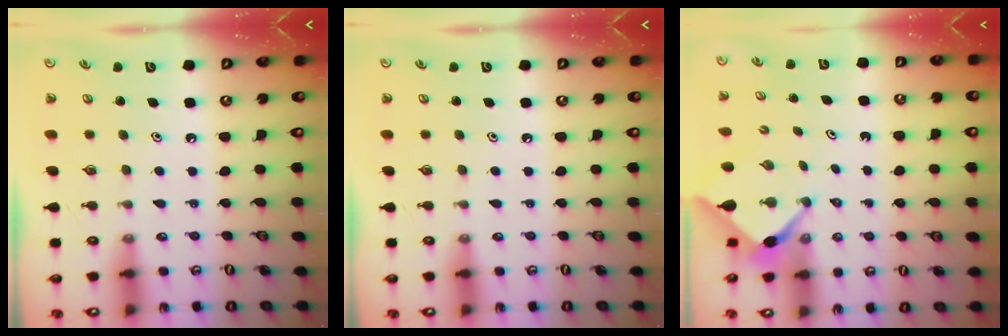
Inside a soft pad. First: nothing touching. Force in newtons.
{"total": 0.0}
{"total": 2.4, "press": 2.4, "slide": 0.1}